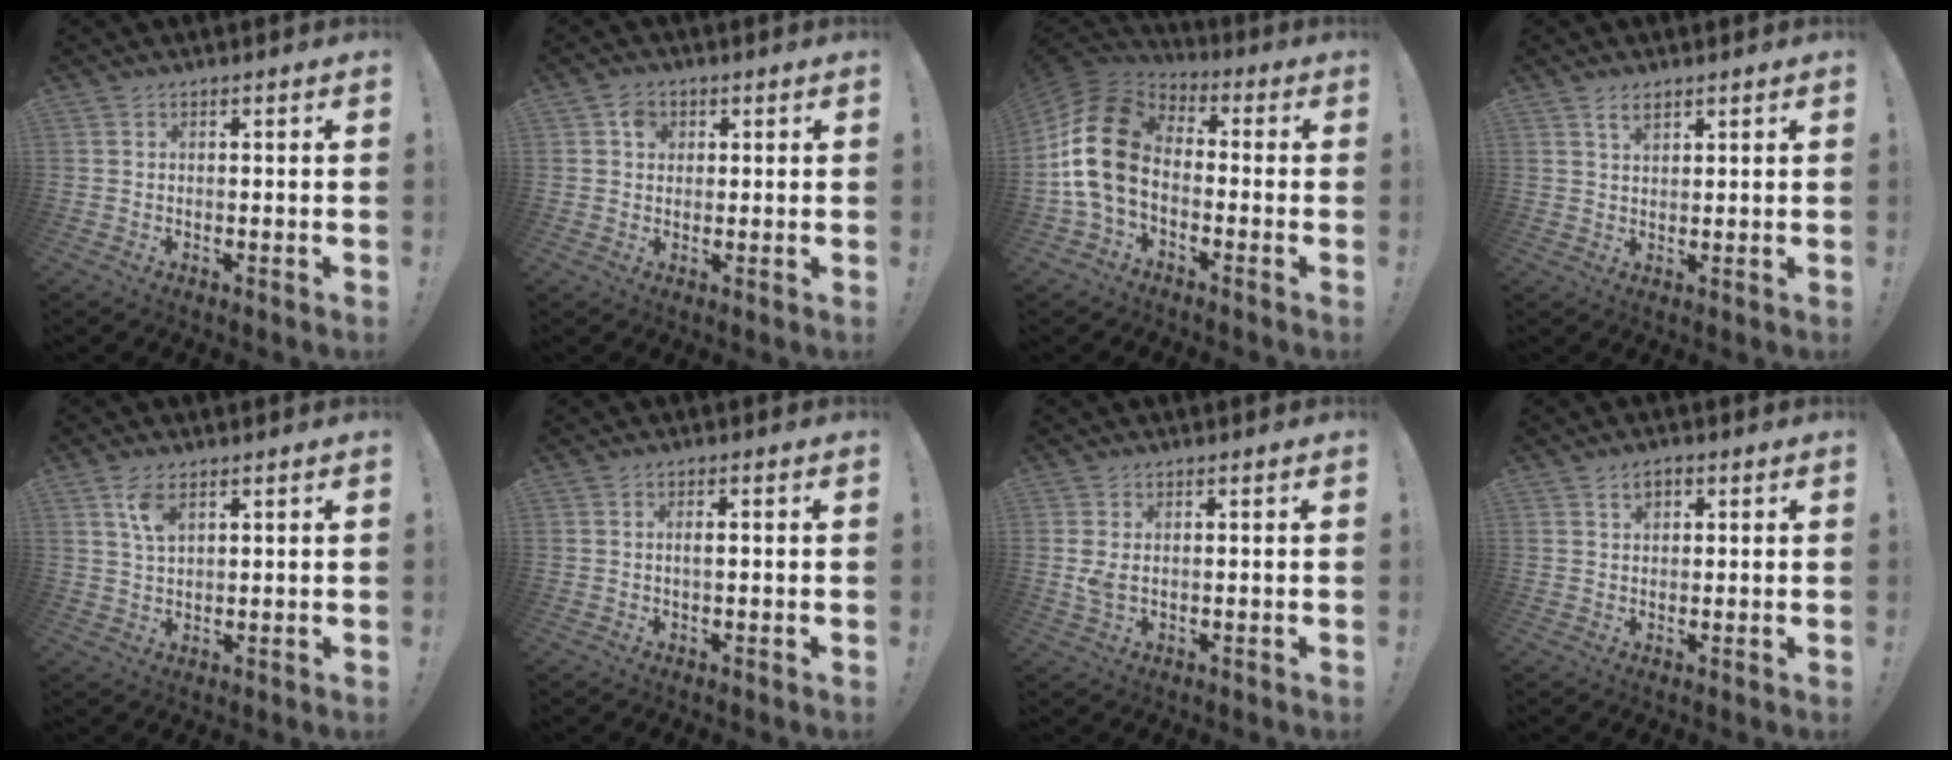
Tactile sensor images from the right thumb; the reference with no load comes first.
{"total": 3.6, "force": [0.8, 3.1, 1.5], "torque": [-0.016, 0.002, 0.014]}
{"total": 17.4, "force": [-1.0, 11.6, 13.0], "torque": [-0.250, 0.021, -0.008]}
{"total": 2.9, "force": [1.9, 1.3, 1.8], "torque": [-0.031, -0.006, 0.033]}
{"total": 5.2, "force": [2.7, 2.4, 3.7], "torque": [-0.070, -0.007, 0.049]}
{"total": 1.6, "force": [-0.2, 0.1, 1.6], "torque": [-0.028, 0.000, -0.005]}
{"total": 3.1, "force": [0.6, 1.6, 2.6], "torque": [-0.039, 0.000, 0.012]}
{"total": 2.8, "force": [1.2, 1.9, 1.8], "torque": [-0.031, 0.004, 0.020]}